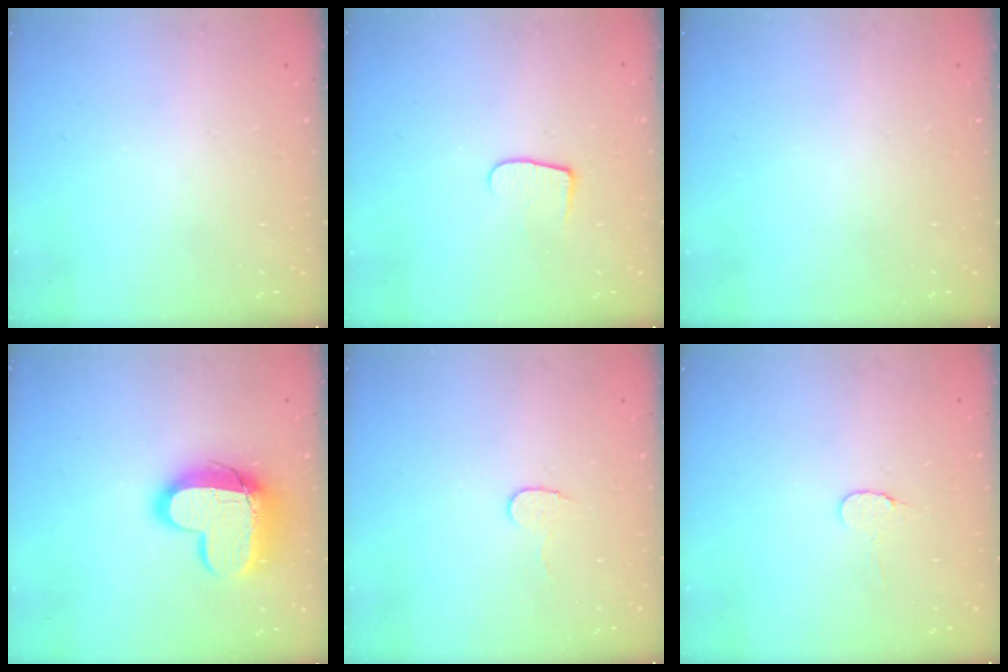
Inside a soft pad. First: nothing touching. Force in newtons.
{"total": 6.1, "press": 6.0, "slide": 0.6}
{"total": 0.0}
{"total": 15.2, "press": 15.2, "slide": 1.3}
{"total": 5.0, "press": 5.0, "slide": 0.4}
{"total": 4.5, "press": 4.5, "slide": 0.4}